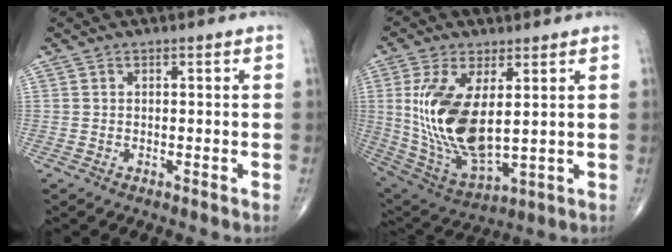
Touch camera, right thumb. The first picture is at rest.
{"total": 17.3, "force": [2.5, 7.8, 15.2], "torque": [-0.305, -0.023, 0.065]}